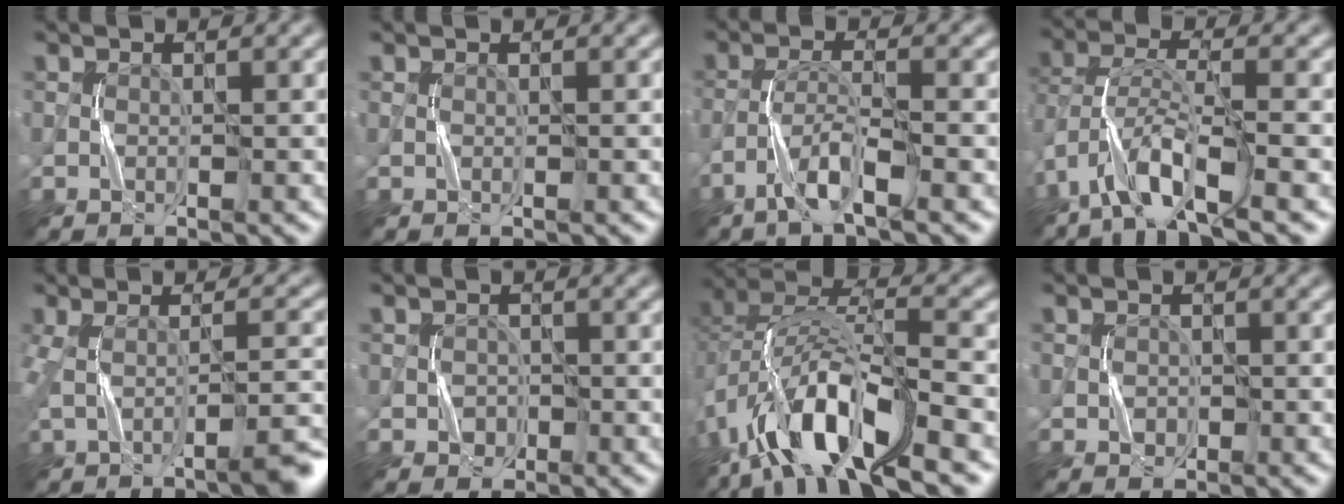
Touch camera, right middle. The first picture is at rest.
{"total": 0.0}
{"total": 3.7, "force": [-2.5, 0.5, 2.6], "torque": [-0.051, 0.006, -0.053]}
{"total": 6.8, "force": [-4.3, 1.9, 4.9], "torque": [-0.093, 0.003, -0.085]}
{"total": 5.7, "force": [-2.0, 1.4, 5.1], "torque": [-0.073, -0.004, -0.039]}
{"total": 1.1, "force": [-0.3, 1.0, -0.2], "torque": [0.010, 0.001, -0.004]}
{"total": 11.0, "force": [-6.7, 4.1, 7.7], "torque": [-0.139, 0.008, -0.133]}
{"total": 0.7, "force": [-0.2, 0.7, -0.1], "torque": [0.004, 0.001, -0.003]}